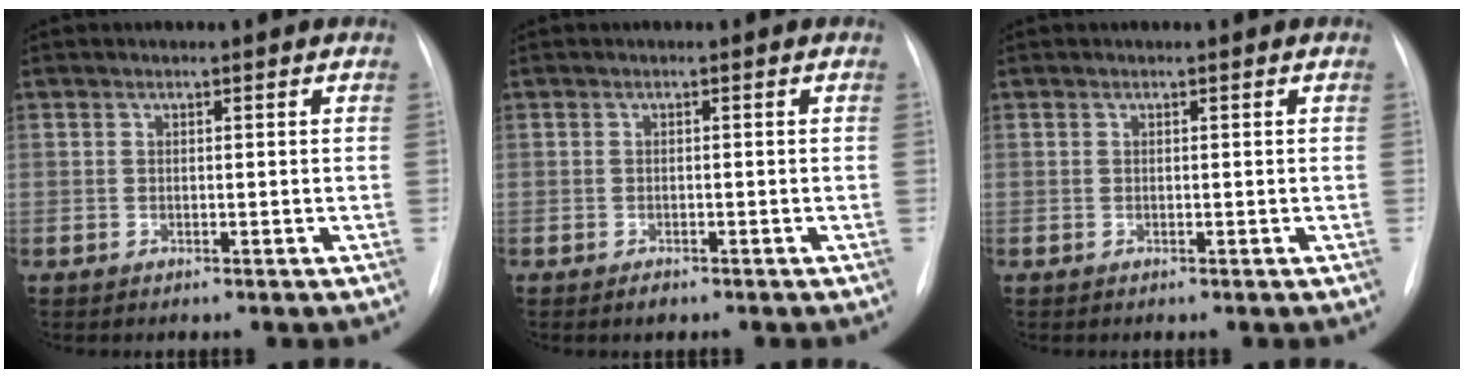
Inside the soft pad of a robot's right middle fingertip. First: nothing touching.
{"total": 0.9, "force": [-0.6, 0.4, 0.5], "torque": [-0.004, 0.000, -0.004]}
{"total": 0.0}